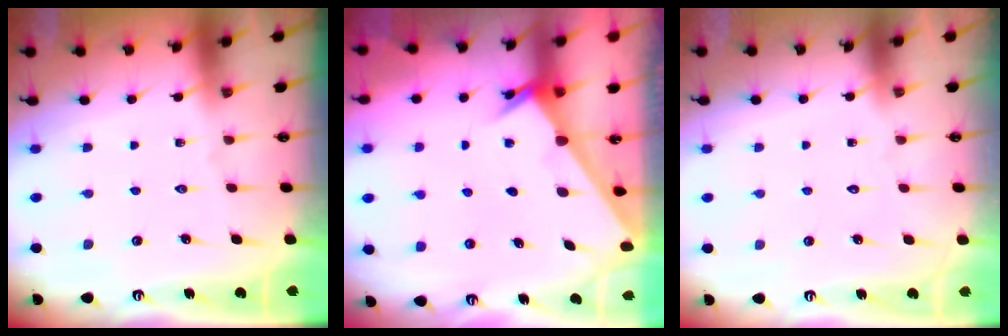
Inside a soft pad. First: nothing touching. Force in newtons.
{"total": 2.4, "press": 2.4, "slide": 0.2}
{"total": 1.6, "press": 1.6, "slide": 0.0}